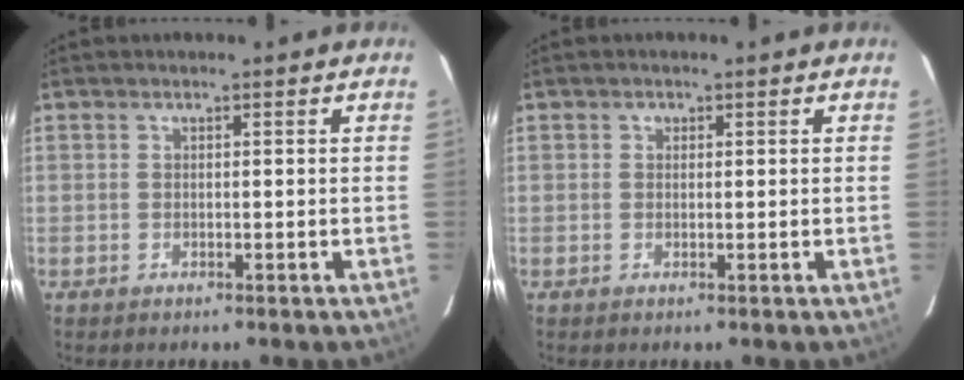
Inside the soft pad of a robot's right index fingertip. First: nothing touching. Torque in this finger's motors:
{"motor_torque": [0.01, 0.00, 0.00, 0.01]}